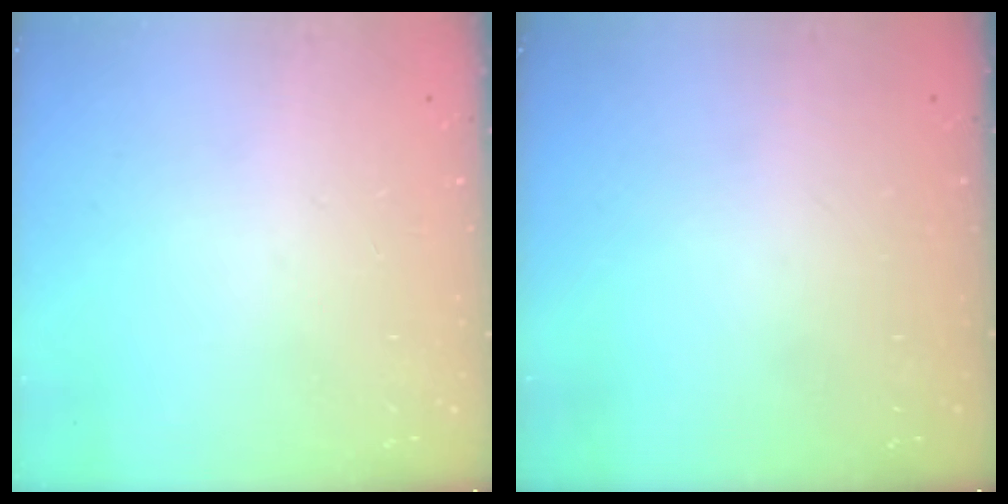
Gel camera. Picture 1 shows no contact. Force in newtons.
{"total": 0.0}